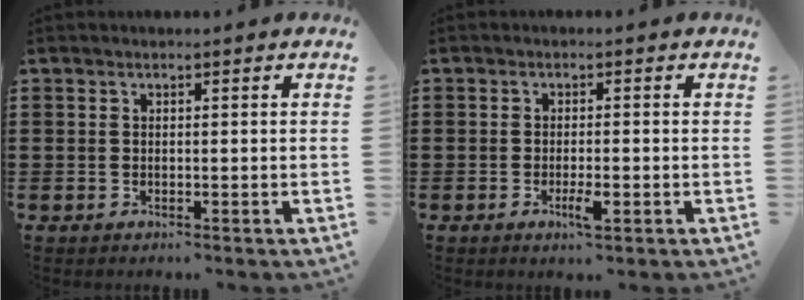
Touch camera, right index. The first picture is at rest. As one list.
[{"total": 3.0, "force": [-1.3, 0.6, 2.7], "torque": [-0.051, -0.004, -0.024]}]